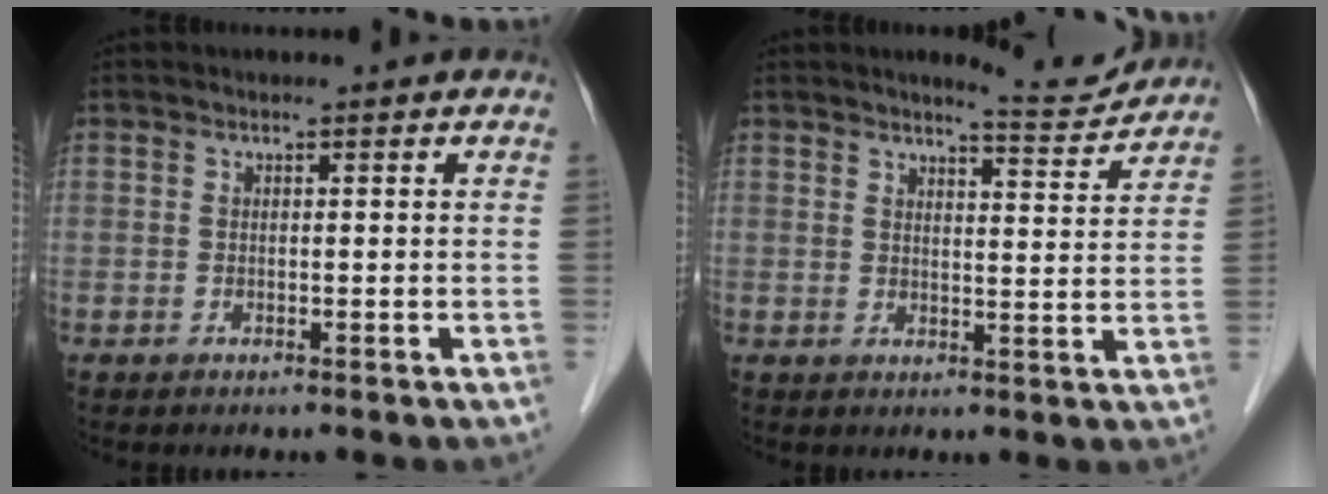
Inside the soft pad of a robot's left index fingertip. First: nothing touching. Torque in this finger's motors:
{"motor_torque": [0.56, -0.62, 0.15, 0.01]}